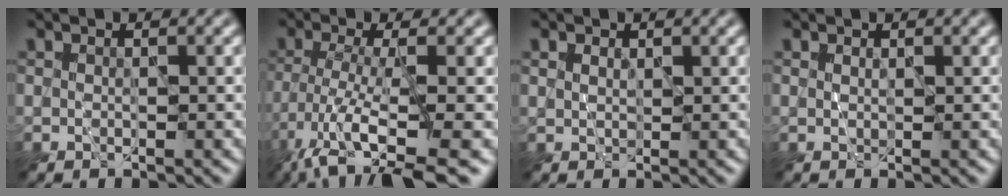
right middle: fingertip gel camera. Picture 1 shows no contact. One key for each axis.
{"total": 9.1, "fx": -5.7, "fy": 2.2, "fz": 6.8, "tx": -0.123, "ty": -0.009, "tz": -0.101}
{"total": 0.9, "fx": 0.6, "fy": 0.6, "fz": 0.4, "tx": -0.008, "ty": -0.001, "tz": 0.013}
{"total": 0.0}